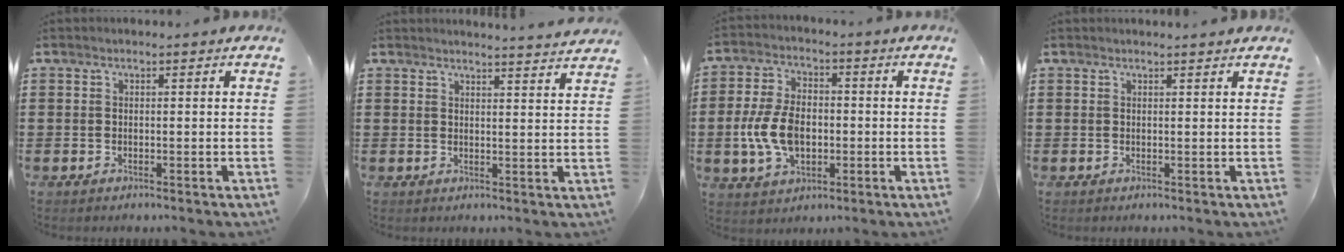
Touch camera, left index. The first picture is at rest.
{"total": 2.8, "force": [2.7, -0.5, 0.2], "torque": [-0.005, -0.016, 0.048]}
{"total": 8.9, "force": [-1.4, 5.5, 6.8], "torque": [-0.163, 0.005, -0.033]}
{"total": 0.6, "force": [0.6, 0.0, 0.2], "torque": [-0.005, -0.002, 0.013]}